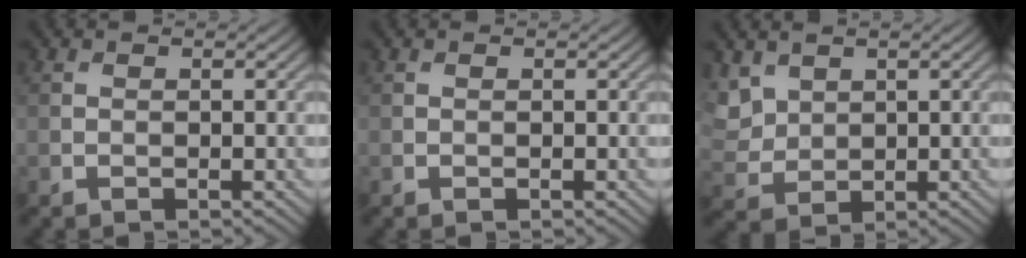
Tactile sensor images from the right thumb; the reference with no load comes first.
{"total": 0.0}
{"total": 4.4, "force": [2.4, 3.0, 2.2], "torque": [-0.073, -0.001, 0.054]}